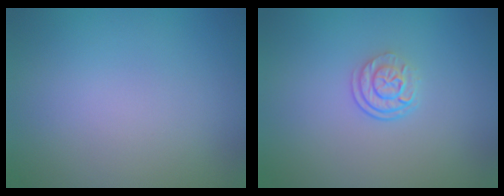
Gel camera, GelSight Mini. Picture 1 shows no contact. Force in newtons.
{"total": 2.5, "press": 1.8, "slide": 1.8}